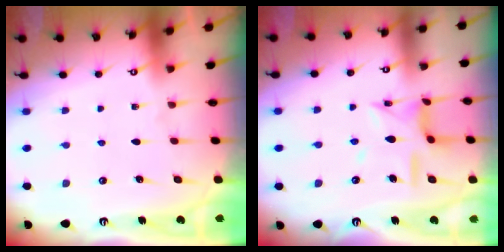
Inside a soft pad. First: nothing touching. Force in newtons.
{"total": 10.5, "press": 10.5, "slide": 0.4}